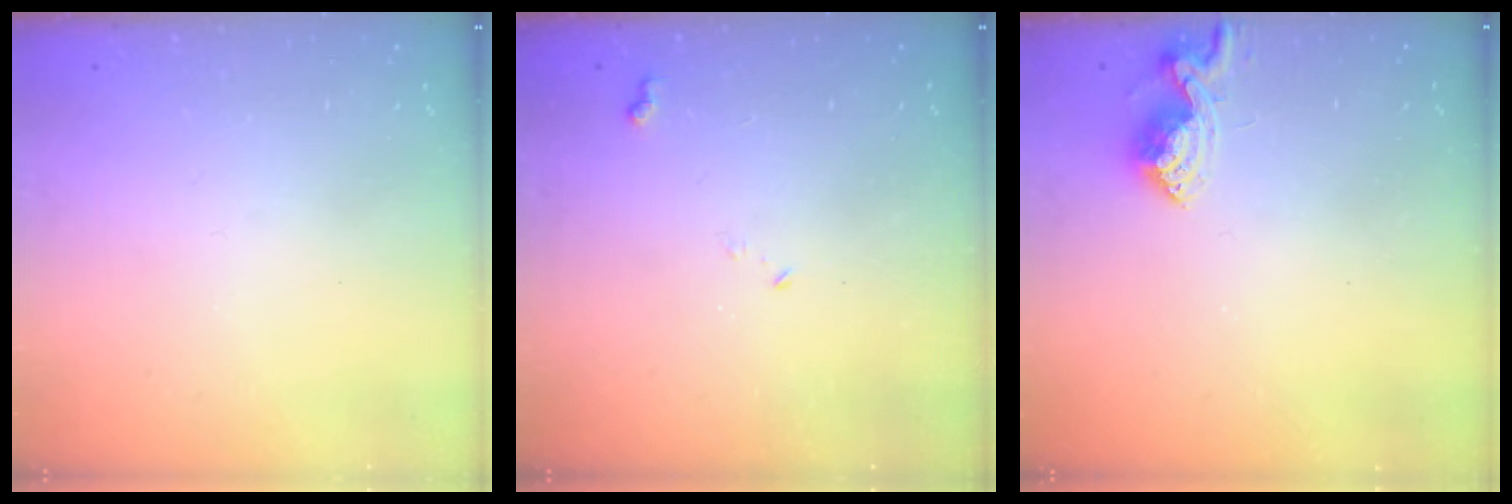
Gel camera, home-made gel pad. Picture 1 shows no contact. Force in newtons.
{"total": 6.2, "press": 6.2, "slide": 0.9}
{"total": 9.5, "press": 9.5, "slide": 0.3}